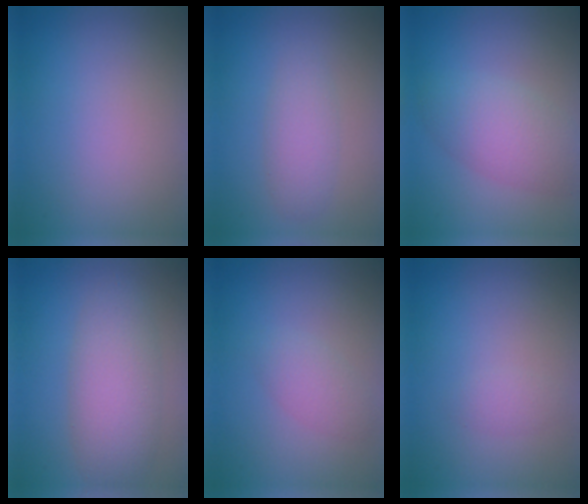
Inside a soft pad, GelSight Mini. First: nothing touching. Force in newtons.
{"total": 2.4, "press": 2.4, "slide": 0.1}
{"total": 4.4, "press": 4.4, "slide": 0.2}
{"total": 5.2, "press": 5.2, "slide": 0.1}
{"total": 1.8, "press": 1.8, "slide": 0.1}
{"total": 0.9, "press": 0.9, "slide": 0.0}